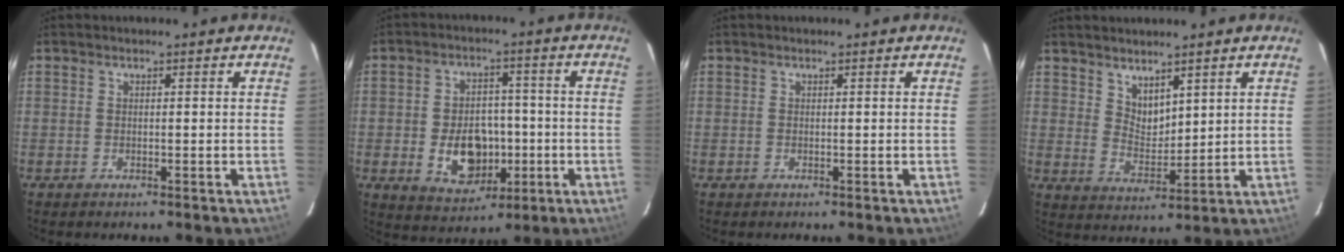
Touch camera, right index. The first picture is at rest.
{"total": 10.7, "force": [-2.6, 7.7, 7.0], "torque": [-0.140, 0.008, -0.024]}
{"total": 0.0}
{"total": 5.3, "force": [4.1, 2.5, 2.3], "torque": [-0.032, -0.005, 0.080]}